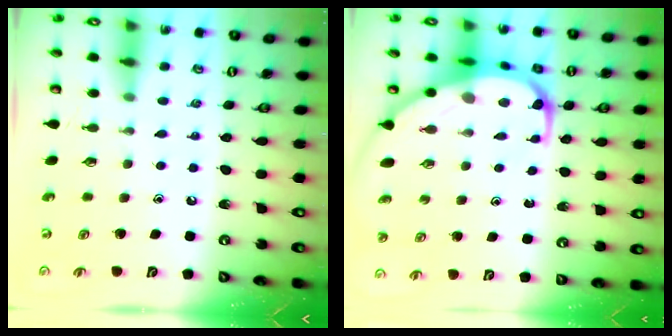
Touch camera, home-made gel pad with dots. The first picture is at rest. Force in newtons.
{"total": 11.3, "press": 11.3, "slide": 1.1}